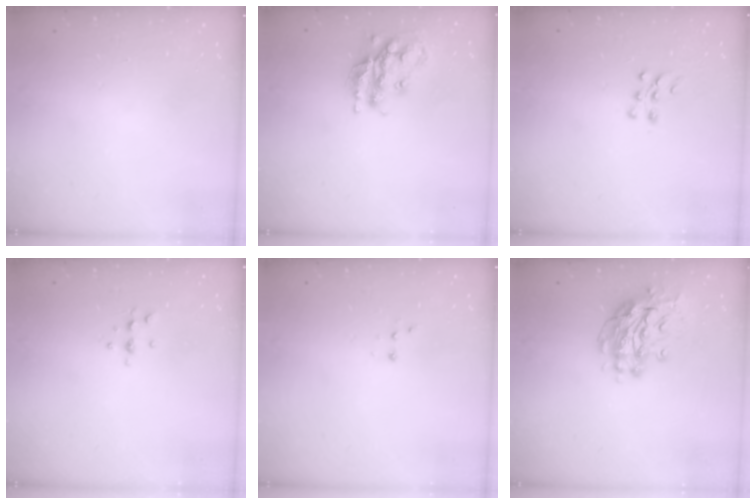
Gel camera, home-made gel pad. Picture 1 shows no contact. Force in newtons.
{"total": 17.6, "press": 17.5, "slide": 1.3}
{"total": 6.9, "press": 6.8, "slide": 0.6}
{"total": 5.0, "press": 4.9, "slide": 0.9}
{"total": 2.8, "press": 2.7, "slide": 0.7}
{"total": 13.7, "press": 13.6, "slide": 1.5}